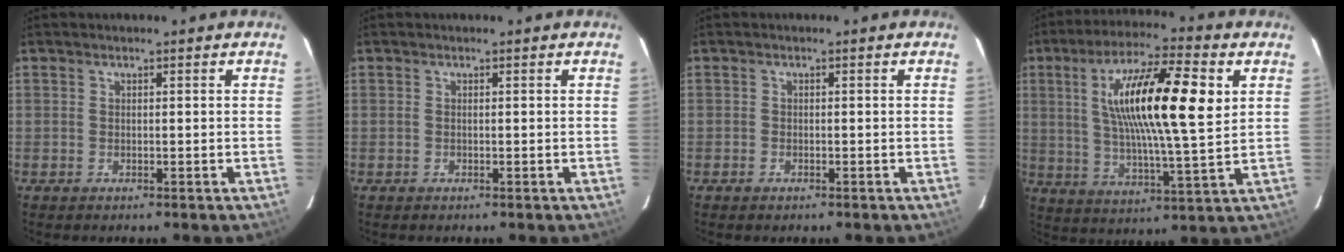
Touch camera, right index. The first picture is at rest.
{"total": 0.0}
{"total": 0.9, "force": [-0.6, 0.6, 0.2], "torque": [-0.005, 0.000, -0.011]}
{"total": 19.1, "force": [5.3, 3.6, 17.9], "torque": [-0.315, 0.015, 0.087]}